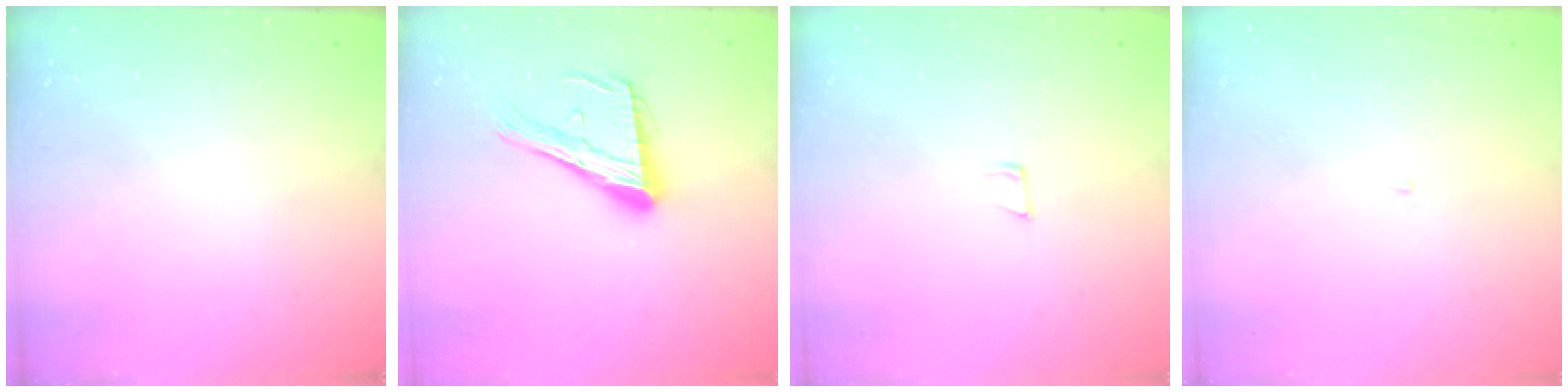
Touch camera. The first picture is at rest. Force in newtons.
{"total": 16.9, "press": 16.8, "slide": 1.8}
{"total": 4.1, "press": 4.0, "slide": 1.1}
{"total": 2.1, "press": 2.1, "slide": 0.2}